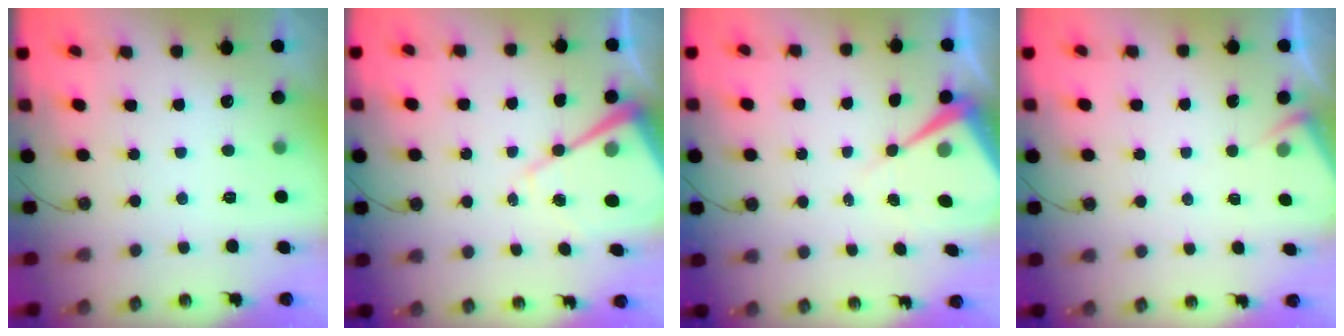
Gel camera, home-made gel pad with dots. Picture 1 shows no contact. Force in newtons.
{"total": 12.2, "press": 12.1, "slide": 1.3}
{"total": 7.7, "press": 7.7, "slide": 0.6}
{"total": 3.7, "press": 3.7, "slide": 0.6}